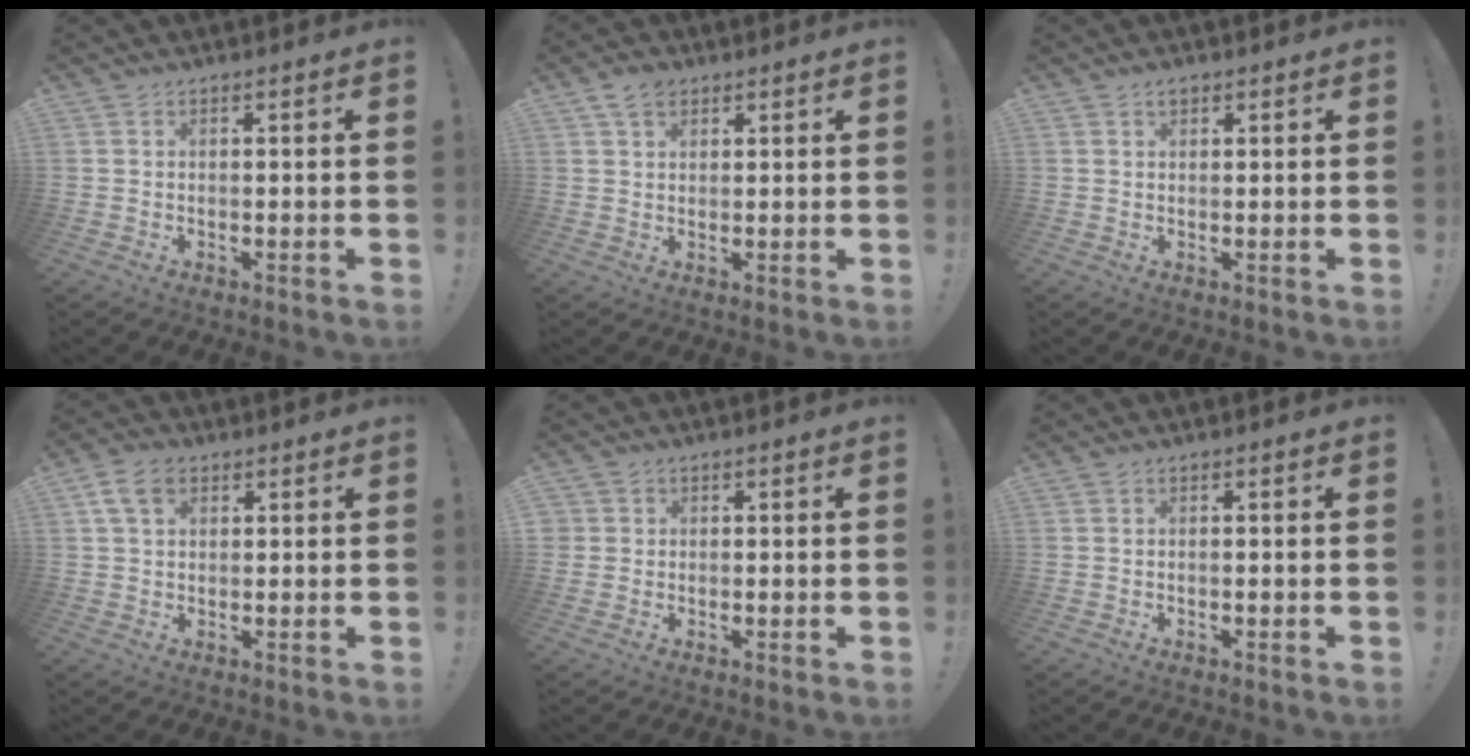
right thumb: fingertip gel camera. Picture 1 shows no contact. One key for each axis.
{"total": 4.6, "fx": 2.5, "fy": 3.0, "fz": 2.3, "tx": -0.040, "ty": 0.000, "tz": 0.048}
{"total": 1.5, "fx": 1.0, "fy": 0.9, "fz": 0.8, "tx": -0.016, "ty": 0.002, "tz": 0.017}
{"total": 7.0, "fx": 2.8, "fy": 4.6, "fz": 4.4, "tx": -0.079, "ty": 0.005, "tz": 0.057}
{"total": 1.9, "fx": 0.3, "fy": 1.9, "fz": 0.1, "tx": -0.001, "ty": 0.004, "tz": 0.006}
{"total": 0.5, "fx": -0.4, "fy": -0.1, "fz": 0.3, "tx": -0.005, "ty": 0.000, "tz": -0.009}